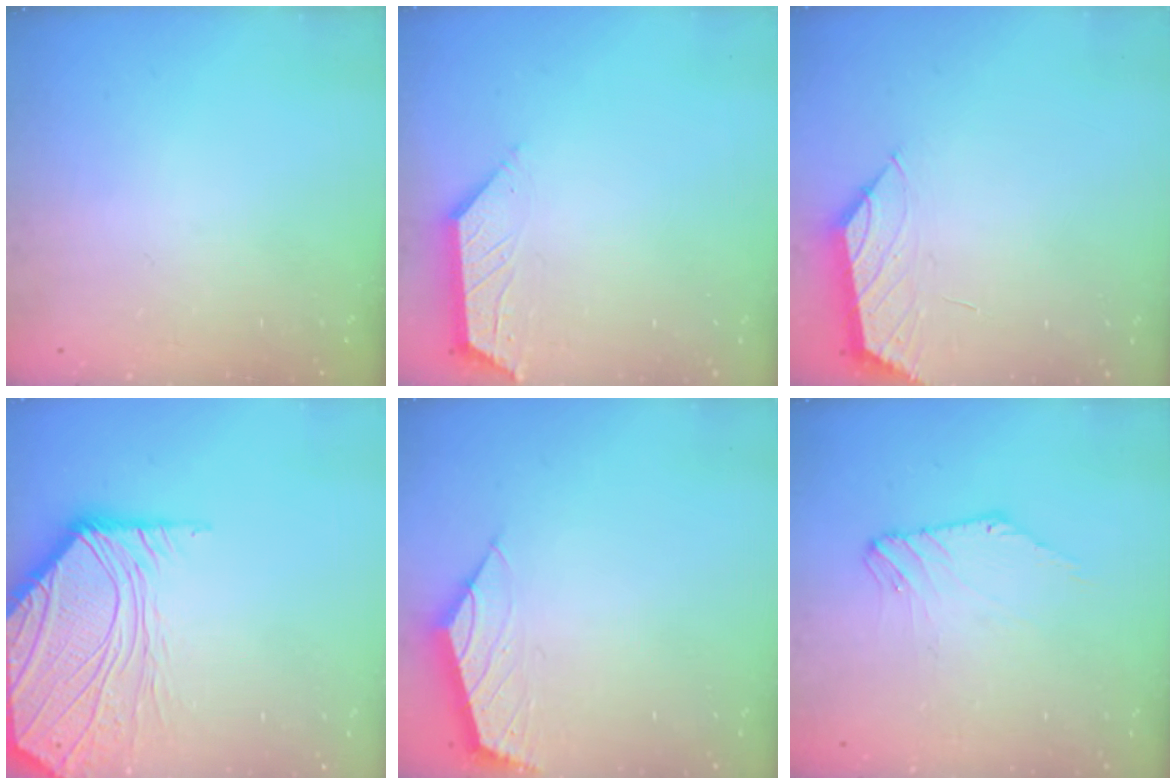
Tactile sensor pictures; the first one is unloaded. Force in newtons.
{"total": 2.7, "press": 2.7, "slide": 0.5}
{"total": 0.8, "press": 0.6, "slide": 0.5}
{"total": 10.5, "press": 10.4, "slide": 1.3}
{"total": 2.3, "press": 2.2, "slide": 0.6}
{"total": 2.0, "press": 2.0, "slide": 0.5}